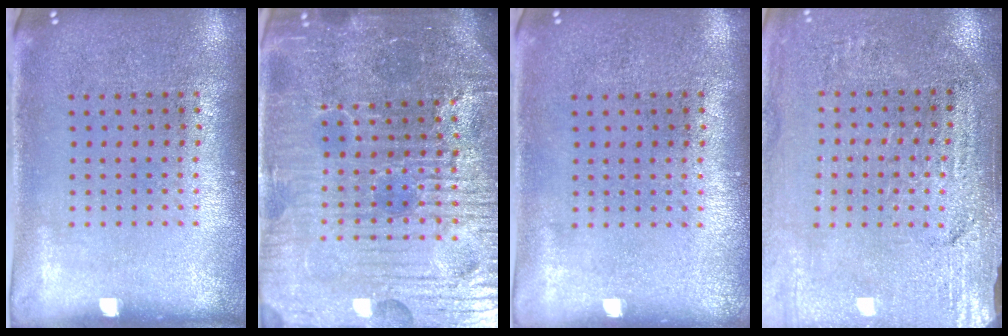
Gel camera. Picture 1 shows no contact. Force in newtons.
{"total": 6.3, "press": 5.7, "slide": 2.5}
{"total": 0.0}
{"total": 3.1, "press": 3.1, "slide": 0.3}